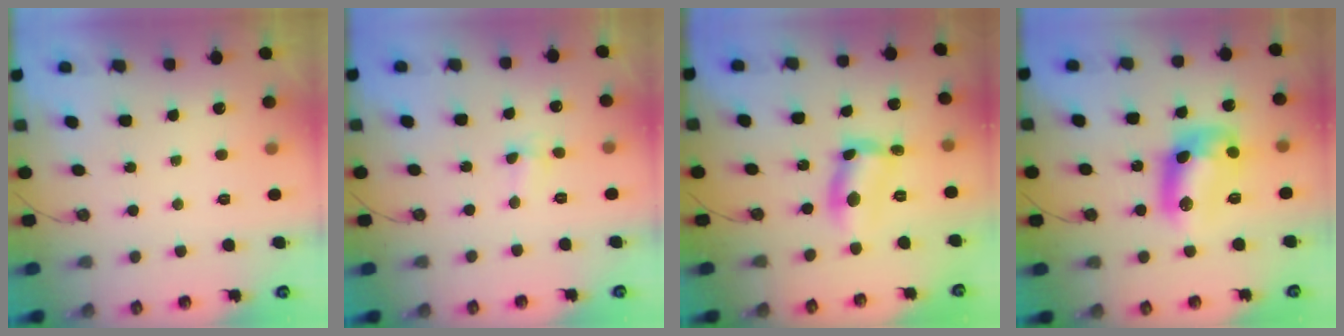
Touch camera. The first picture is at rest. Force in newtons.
{"total": 3.3, "press": 3.3, "slide": 0.4}
{"total": 8.1, "press": 8.1, "slide": 0.6}
{"total": 12.0, "press": 11.9, "slide": 0.7}